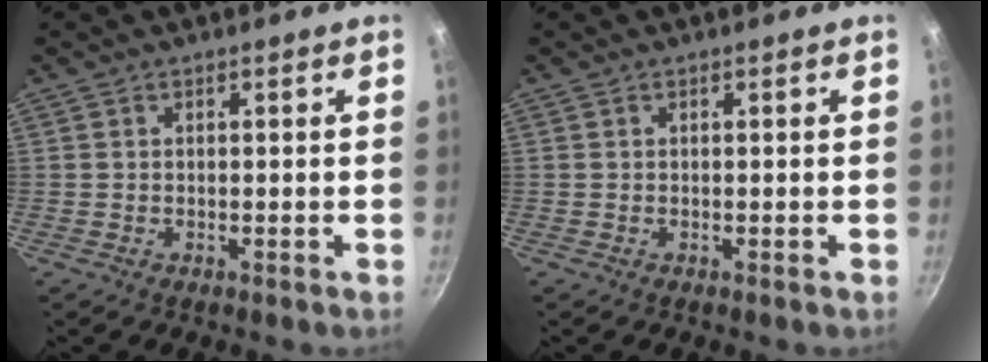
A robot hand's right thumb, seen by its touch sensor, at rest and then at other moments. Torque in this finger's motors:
{"motor_torque": [-0.31, -0.49, 0.51, 0.05, -0.06]}